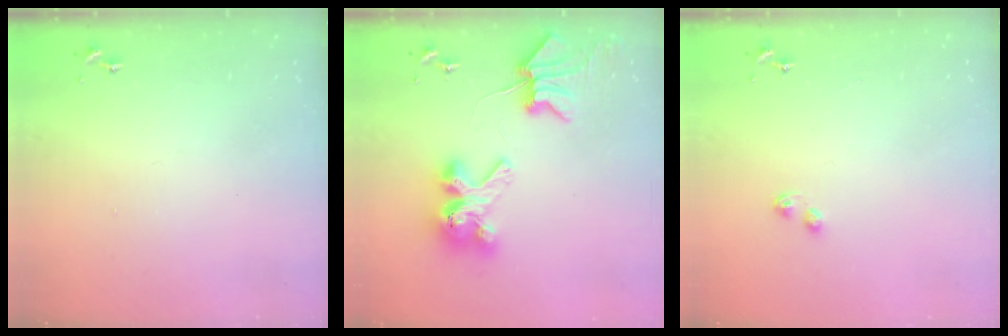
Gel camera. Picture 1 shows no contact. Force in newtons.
{"total": 11.2, "press": 11.1, "slide": 1.3}
{"total": 3.0, "press": 2.9, "slide": 0.6}